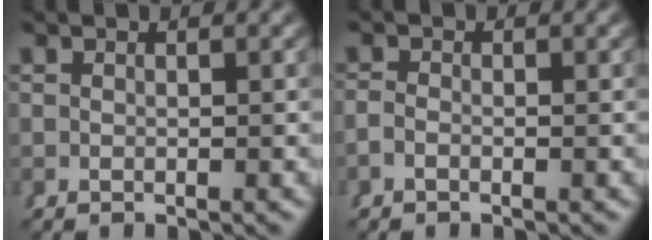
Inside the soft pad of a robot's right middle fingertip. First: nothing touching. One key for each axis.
{"total": 0.8, "fx": -0.7, "fy": -0.1, "fz": 0.3, "tx": -0.010, "ty": -0.002, "tz": -0.014}